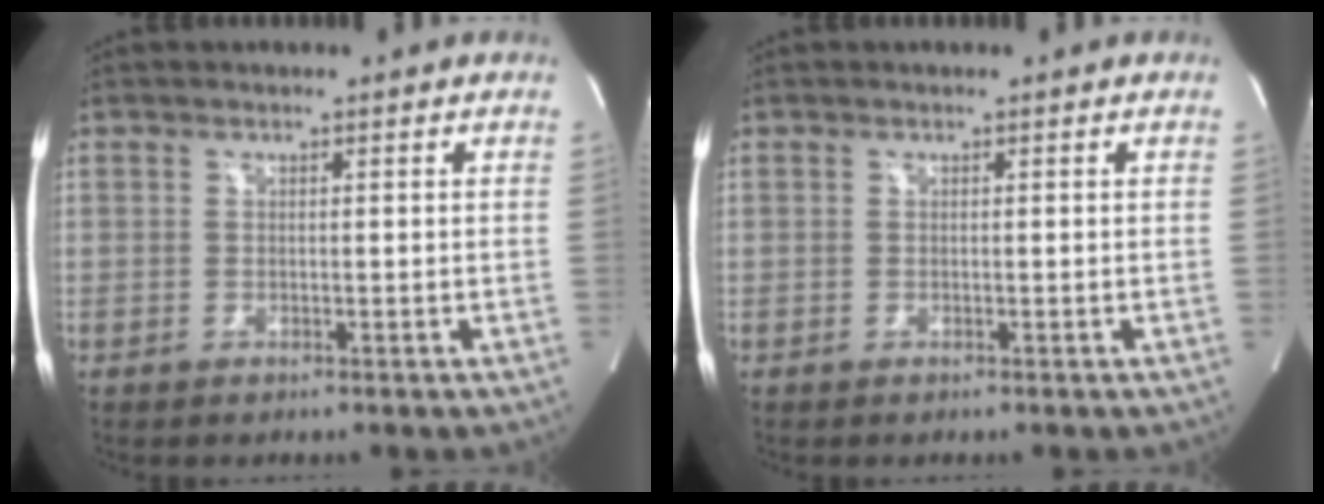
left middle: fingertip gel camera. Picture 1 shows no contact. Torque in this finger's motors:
{"motor_torque": [0.00, 0.00, 0.00, 0.00]}